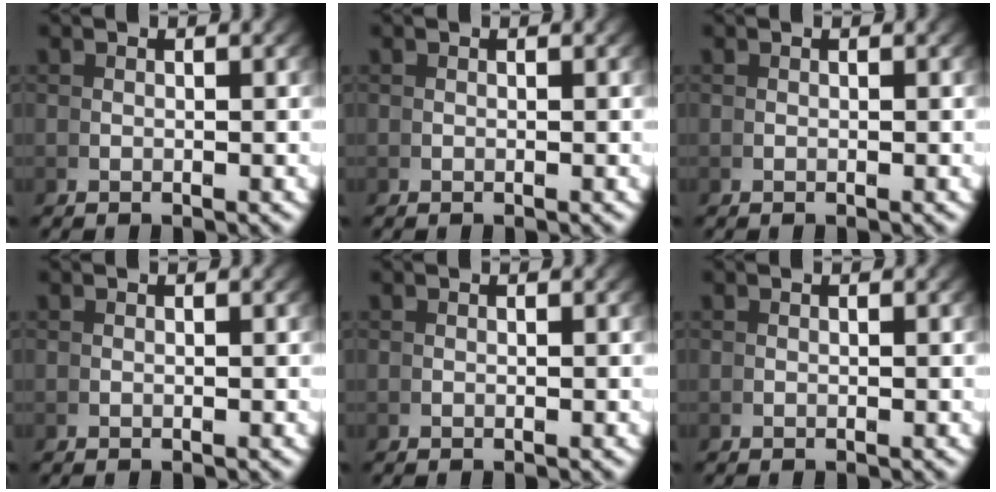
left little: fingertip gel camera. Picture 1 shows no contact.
{"total": 0.0}
{"total": 0.0}
{"total": 0.0}
{"total": 0.0}
{"total": 0.0}